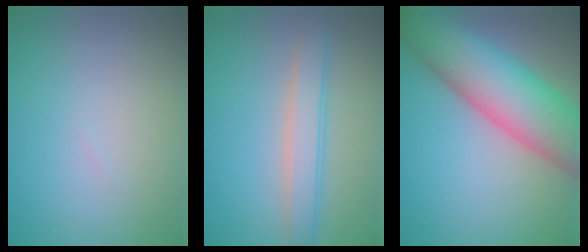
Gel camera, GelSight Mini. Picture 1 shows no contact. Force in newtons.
{"total": 2.9, "press": 2.9, "slide": 0.1}
{"total": 10.3, "press": 10.3, "slide": 0.6}